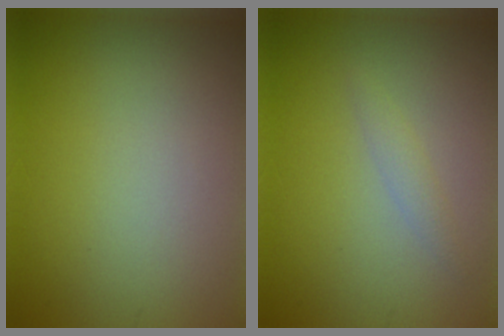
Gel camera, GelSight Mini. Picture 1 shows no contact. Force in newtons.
{"total": 1.1, "press": 1.1, "slide": 0.0}